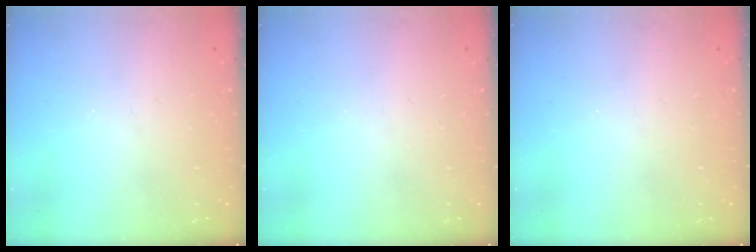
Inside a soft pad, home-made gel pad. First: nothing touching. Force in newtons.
{"total": 0.0}
{"total": 0.0}